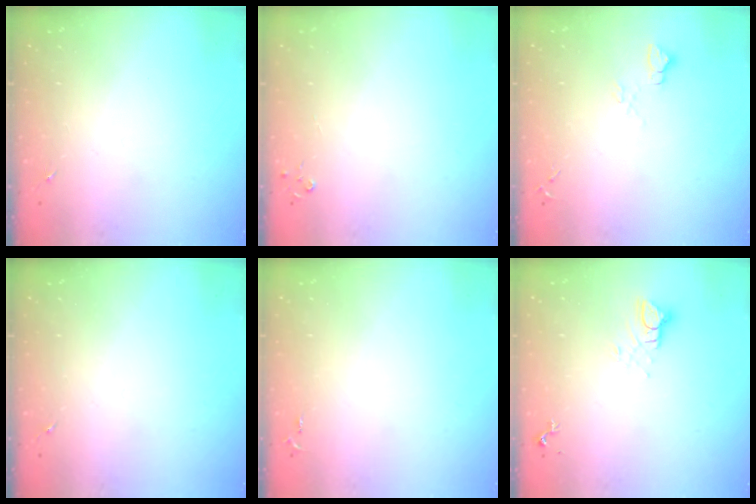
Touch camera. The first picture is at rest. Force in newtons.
{"total": 2.8, "press": 2.8, "slide": 0.3}
{"total": 4.6, "press": 4.6, "slide": 0.5}
{"total": 0.0}
{"total": 2.5, "press": 2.5, "slide": 0.3}
{"total": 5.6, "press": 5.6, "slide": 0.0}